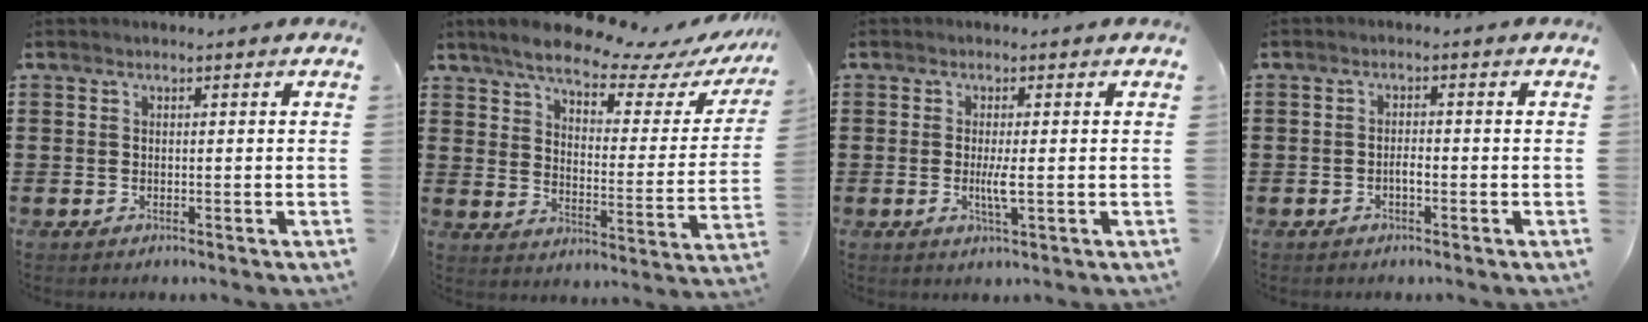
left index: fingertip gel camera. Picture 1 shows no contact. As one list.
[{"total": 8.3, "force": [7.2, 1.7, 3.7], "torque": [-0.091, -0.043, 0.120]}, {"total": 3.0, "force": [-0.3, 0.2, 3.0], "torque": [-0.061, -0.008, -0.010]}, {"total": 1.7, "force": [-0.8, 0.5, 1.4], "torque": [-0.029, 0.001, -0.014]}]